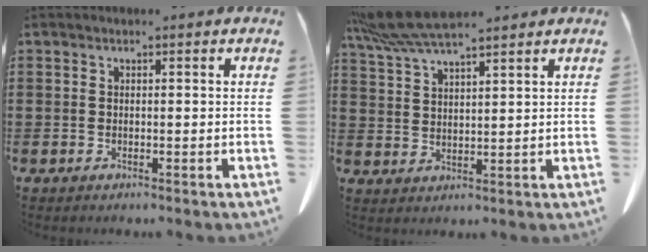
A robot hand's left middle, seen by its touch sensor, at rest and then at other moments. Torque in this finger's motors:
{"motor_torque": [0.30, -0.16, 0.31, 0.19]}